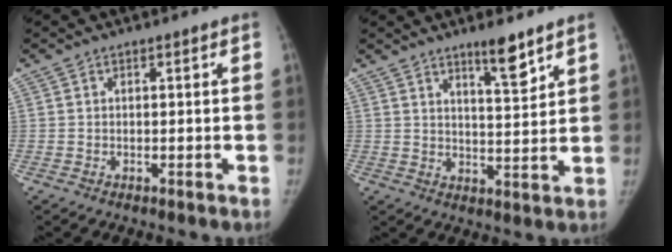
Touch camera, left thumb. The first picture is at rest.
{"total": 6.3, "force": [4.7, 0.9, 4.2], "torque": [-0.054, -0.039, 0.074]}